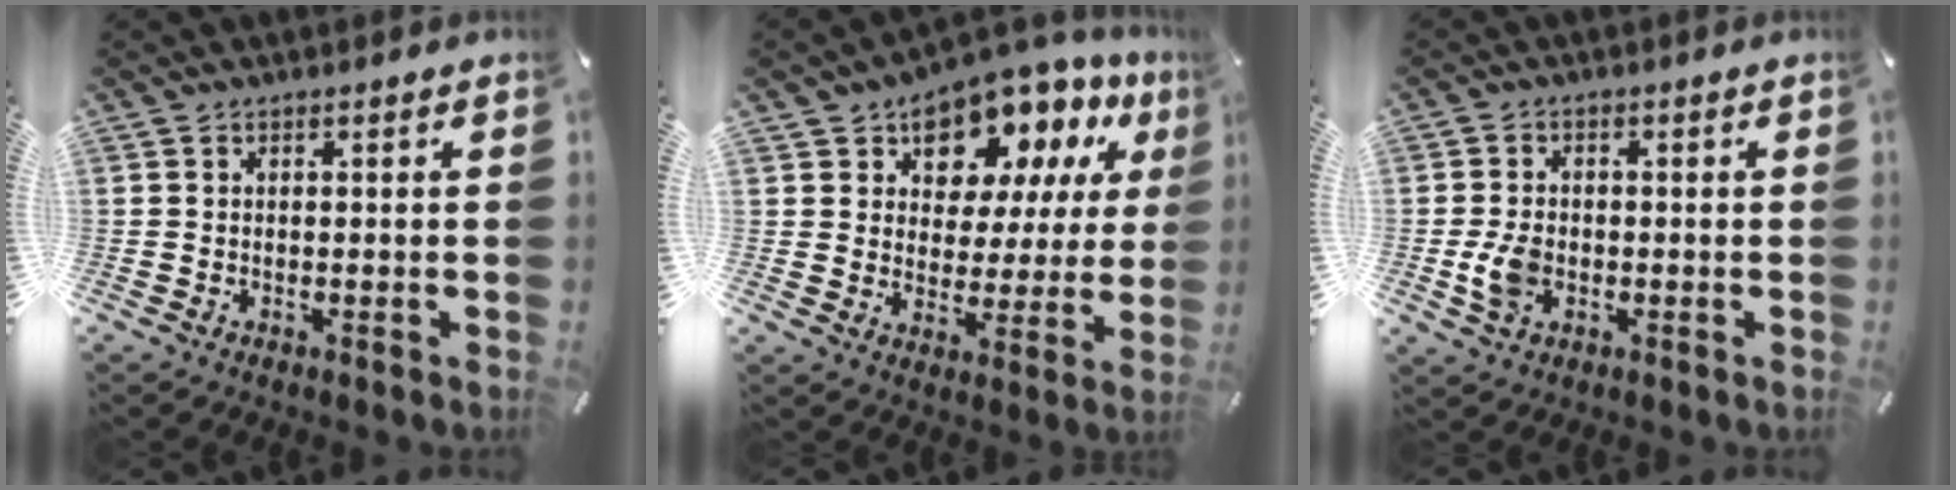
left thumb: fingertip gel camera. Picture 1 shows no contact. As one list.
[{"total": 10.6, "force": [8.2, 6.3, 2.5], "torque": [-0.056, -0.071, 0.149]}, {"total": 6.1, "force": [-1.1, 4.4, 4.0], "torque": [-0.086, -0.003, -0.021]}]